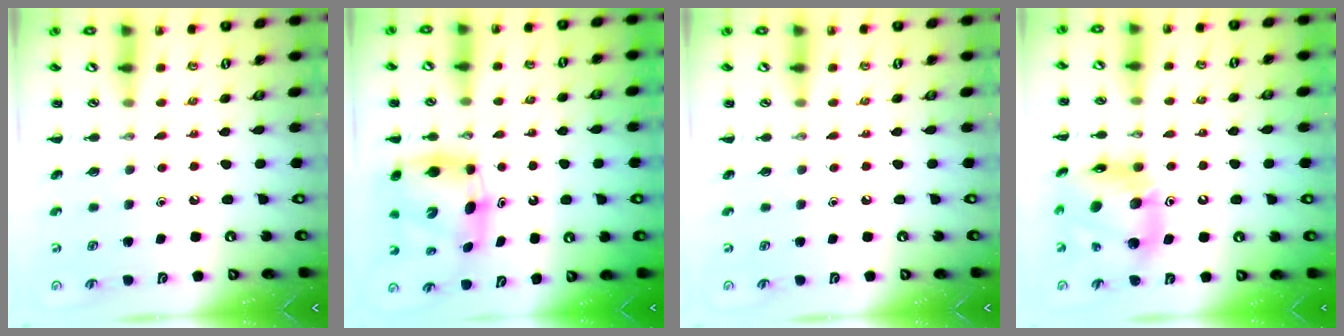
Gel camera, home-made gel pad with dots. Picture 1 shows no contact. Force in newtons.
{"total": 7.0, "press": 6.8, "slide": 1.8}
{"total": 0.0}
{"total": 16.8, "press": 16.5, "slide": 2.9}